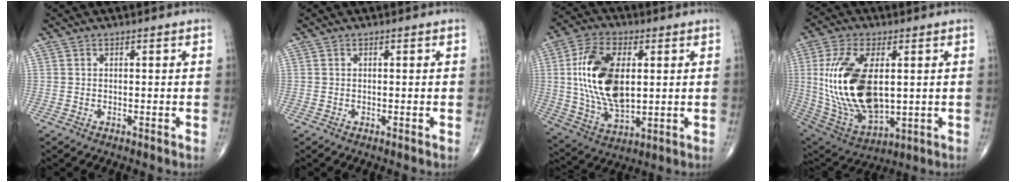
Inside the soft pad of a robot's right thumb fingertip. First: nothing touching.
{"total": 0.0}
{"total": 17.6, "force": [2.4, 9.4, 14.7], "torque": [-0.277, -0.008, 0.049]}
{"total": 21.5, "force": [1.8, 11.1, 18.3], "torque": [-0.365, -0.019, 0.050]}